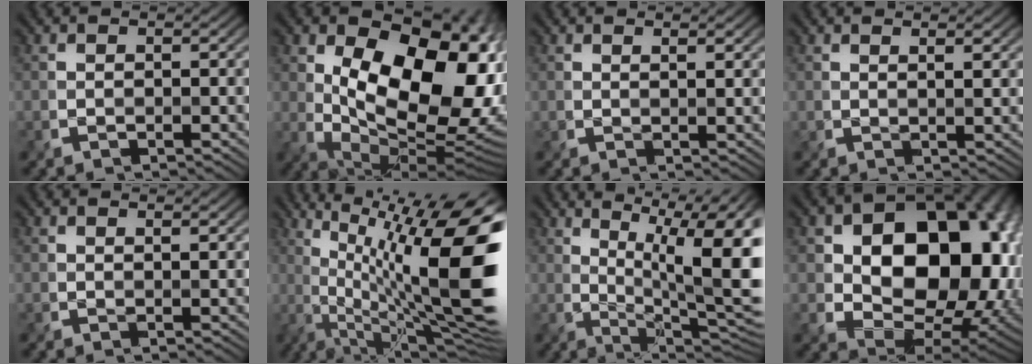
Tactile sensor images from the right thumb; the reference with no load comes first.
{"total": 17.6, "force": [3.4, 10.3, 13.9], "torque": [-0.203, -0.010, 0.061]}
{"total": 1.4, "force": [1.0, 0.3, 0.9], "torque": [-0.017, -0.002, 0.016]}
{"total": 1.7, "force": [1.1, 0.3, 1.2], "torque": [-0.020, -0.003, 0.019]}
{"total": 1.1, "force": [0.9, 0.2, 0.6], "torque": [-0.012, -0.002, 0.014]}
{"total": 19.1, "force": [3.2, 6.0, 17.8], "torque": [-0.253, 0.015, 0.064]}
{"total": 14.6, "force": [3.5, 4.8, 13.3], "torque": [-0.176, 0.014, 0.055]}
{"total": 20.4, "force": [3.0, 15.0, 13.5], "torque": [-0.180, -0.008, 0.080]}